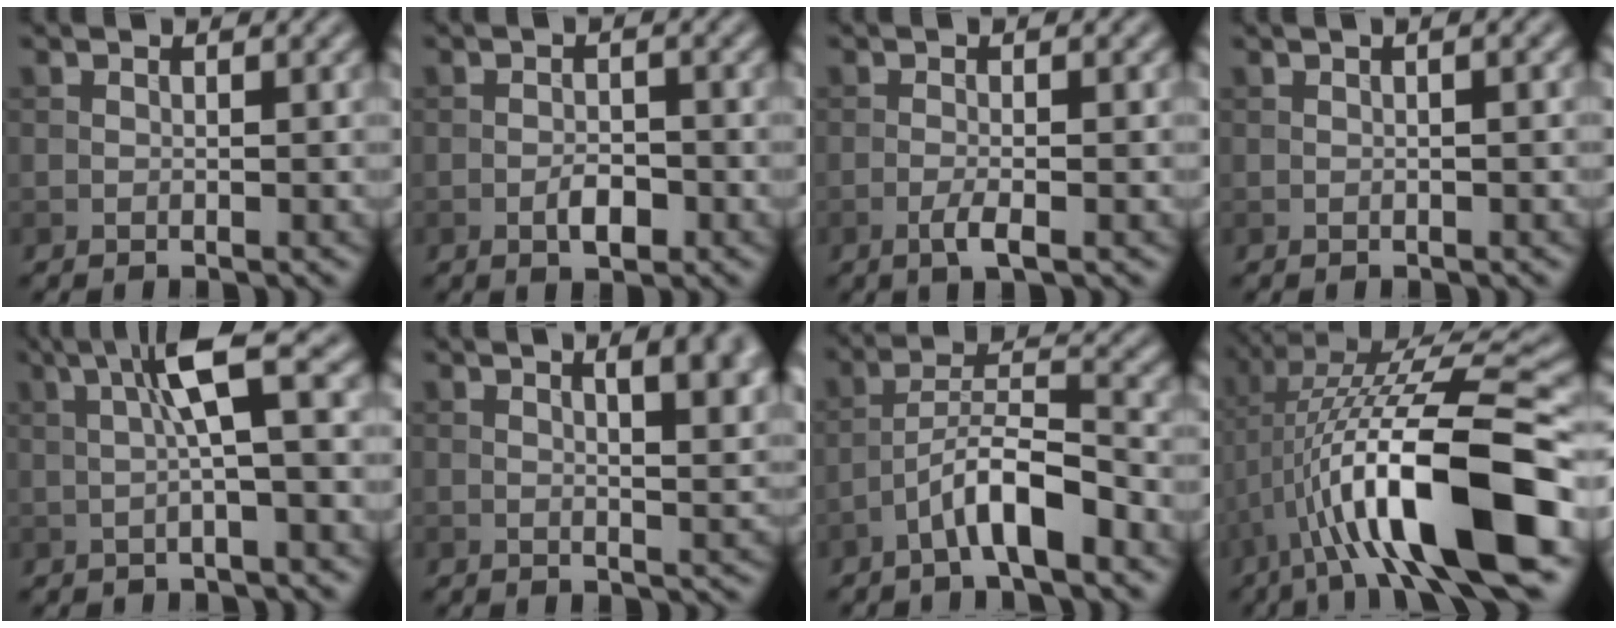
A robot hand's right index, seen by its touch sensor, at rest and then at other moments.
{"total": 2.4, "force": [-1.0, 1.0, 1.9], "torque": [-0.031, 0.002, -0.020]}
{"total": 2.5, "force": [-0.9, 0.5, 2.2], "torque": [-0.040, 0.002, -0.022]}
{"total": 2.0, "force": [0.6, 0.6, 1.8], "torque": [-0.023, 0.000, 0.003]}
{"total": 5.8, "force": [1.3, 0.8, 5.6], "torque": [-0.096, 0.019, 0.018]}
{"total": 8.5, "force": [3.3, 3.7, 6.9], "torque": [-0.043, 0.034, 0.029]}
{"total": 5.6, "force": [-3.2, 1.3, 4.4], "torque": [-0.077, 0.017, -0.060]}
{"total": 14.3, "force": [-3.5, 3.5, 13.5], "torque": [-0.228, 0.019, -0.054]}